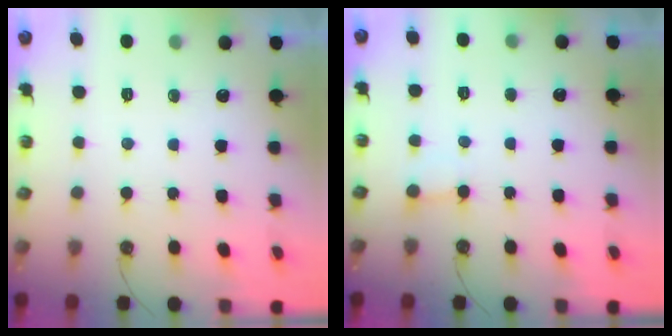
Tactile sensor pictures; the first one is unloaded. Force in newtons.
{"total": 2.8, "press": 2.8, "slide": 0.4}